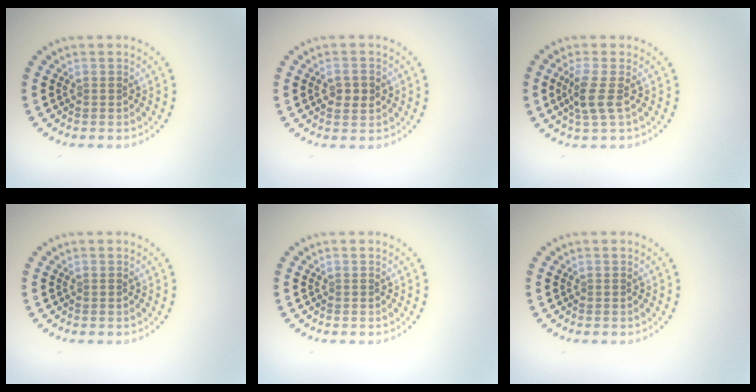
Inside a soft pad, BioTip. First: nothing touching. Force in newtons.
{"total": 2.0, "press": 2.0, "slide": 0.1}
{"total": 2.5, "press": 2.0, "slide": 1.4}
{"total": 0.0}
{"total": 0.0}
{"total": 0.0}